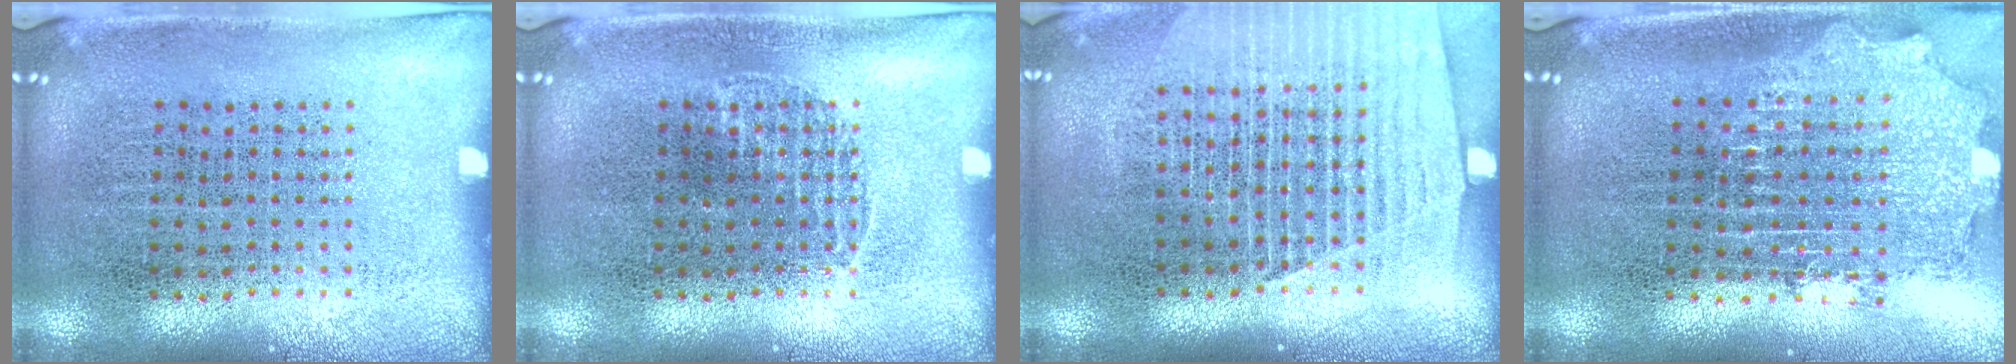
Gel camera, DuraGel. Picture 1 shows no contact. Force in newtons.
{"total": 0.6, "press": 0.6, "slide": 0.1}
{"total": 1.4, "press": 1.3, "slide": 0.5}
{"total": 2.1, "press": 1.7, "slide": 1.3}